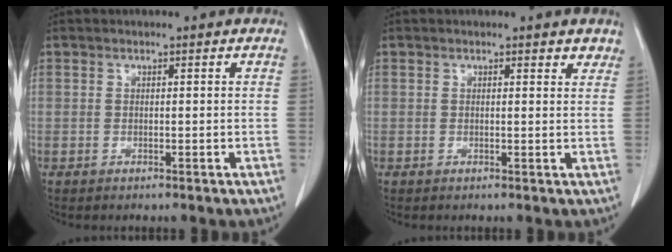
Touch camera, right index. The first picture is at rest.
{"total": 1.7, "force": [1.5, 0.6, 0.6], "torque": [-0.003, -0.005, 0.010]}